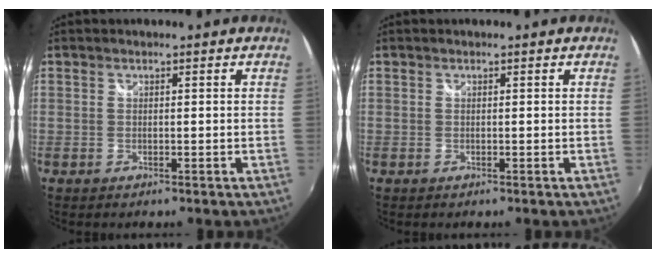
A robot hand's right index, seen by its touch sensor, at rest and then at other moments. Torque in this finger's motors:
{"motor_torque": [0.00, 0.00, 0.00, 0.00]}